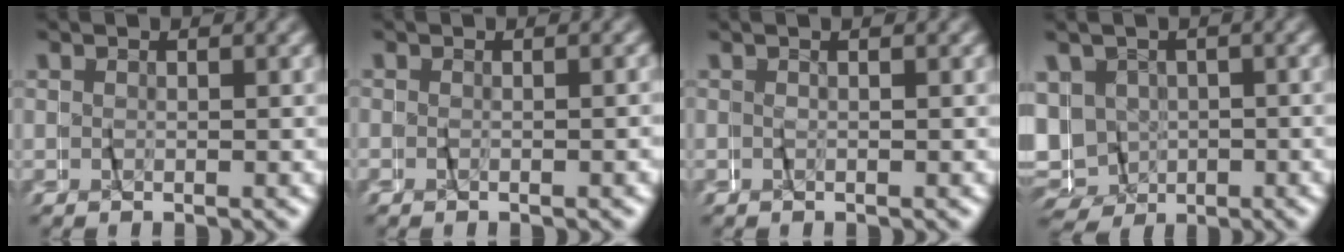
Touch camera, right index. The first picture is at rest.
{"total": 0.8, "force": [-0.6, -0.6, 0.1], "torque": [-0.005, -0.001, -0.009]}
{"total": 0.6, "force": [-0.2, -0.5, 0.3], "torque": [-0.013, 0.001, -0.004]}
{"total": 10.1, "force": [-1.9, 9.5, 3.0], "torque": [-0.103, -0.038, -0.030]}